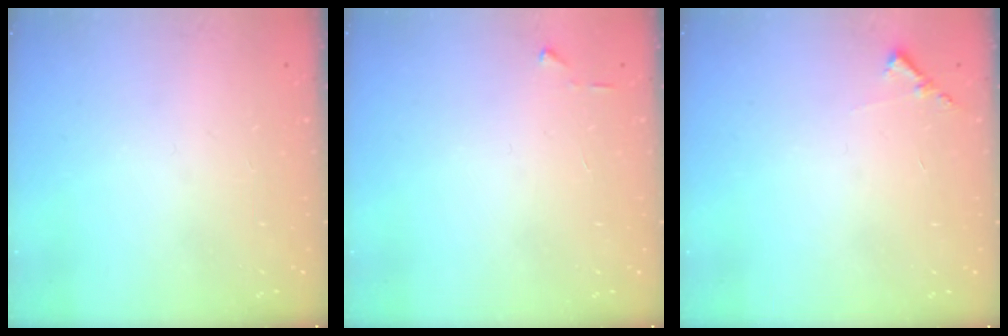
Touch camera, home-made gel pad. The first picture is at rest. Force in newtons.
{"total": 3.0, "press": 2.9, "slide": 0.4}
{"total": 5.8, "press": 5.8, "slide": 0.4}